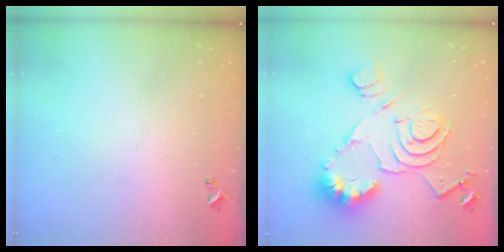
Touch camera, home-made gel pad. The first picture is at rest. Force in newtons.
{"total": 17.3, "press": 17.1, "slide": 2.1}